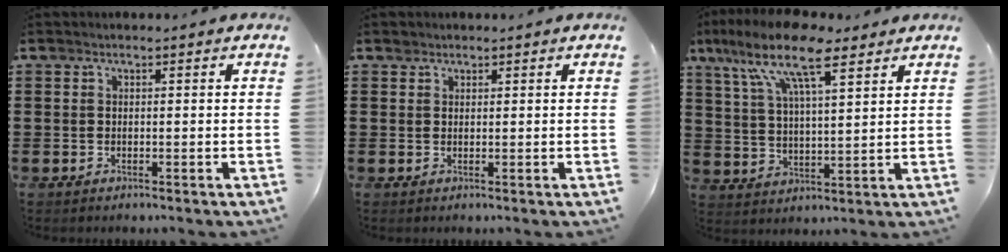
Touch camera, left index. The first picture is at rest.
{"total": 0.9, "force": [0.7, 0.5, 0.0], "torque": [-0.002, 0.002, 0.015]}
{"total": 12.1, "force": [8.3, 3.4, 8.2], "torque": [-0.180, -0.011, 0.148]}